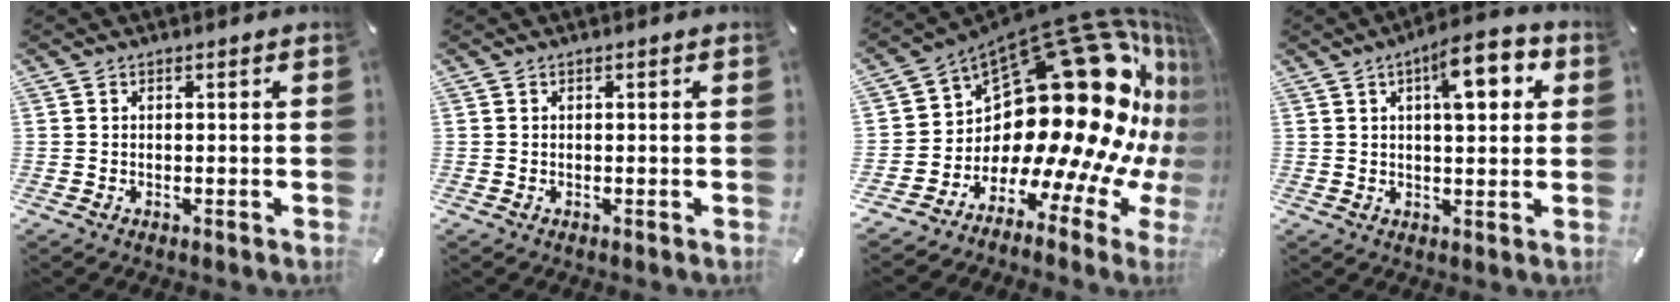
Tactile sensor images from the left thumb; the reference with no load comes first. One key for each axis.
{"total": 0.0}
{"total": 31.8, "fx": 10.4, "fy": 16.0, "fz": 25.5, "tx": -0.352, "ty": -0.166, "tz": 0.225}
{"total": 9.6, "fx": 3.9, "fy": 3.7, "fz": 7.9, "tx": -0.103, "ty": -0.018, "tz": 0.056}